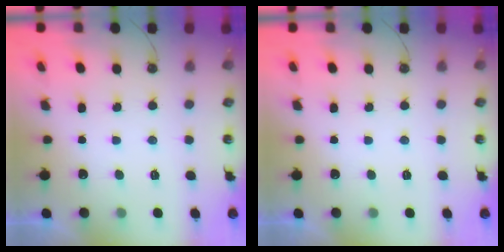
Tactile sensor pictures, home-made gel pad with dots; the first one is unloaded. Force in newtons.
{"total": 0.0}